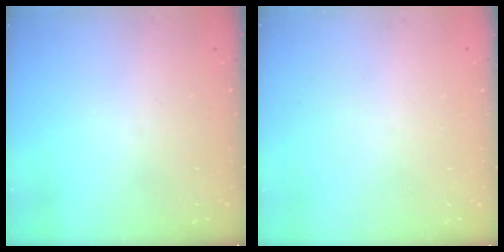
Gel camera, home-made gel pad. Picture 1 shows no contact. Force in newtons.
{"total": 0.0}